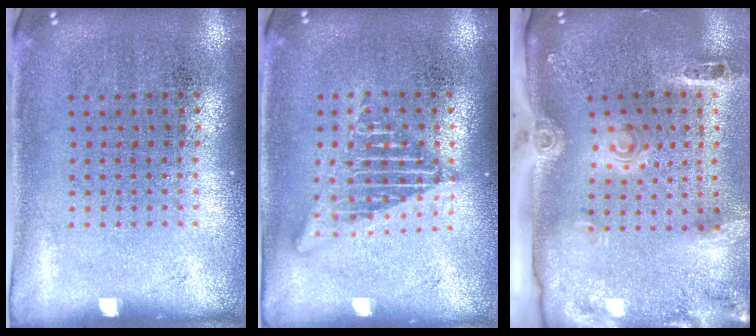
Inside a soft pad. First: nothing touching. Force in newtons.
{"total": 2.0, "press": 2.0, "slide": 0.2}
{"total": 3.1, "press": 2.1, "slide": 2.3}